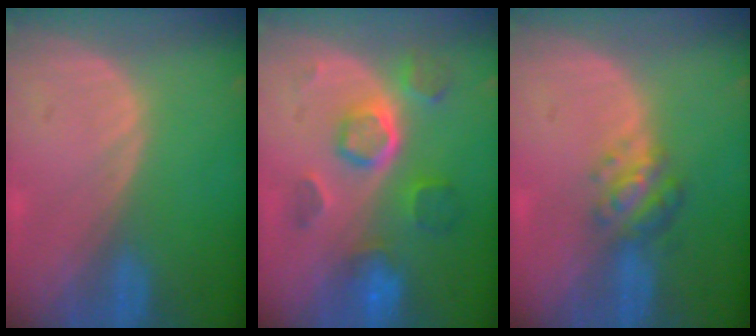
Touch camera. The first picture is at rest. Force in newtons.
{"total": 8.5, "press": 7.7, "slide": 3.7}
{"total": 4.9, "press": 4.5, "slide": 1.9}